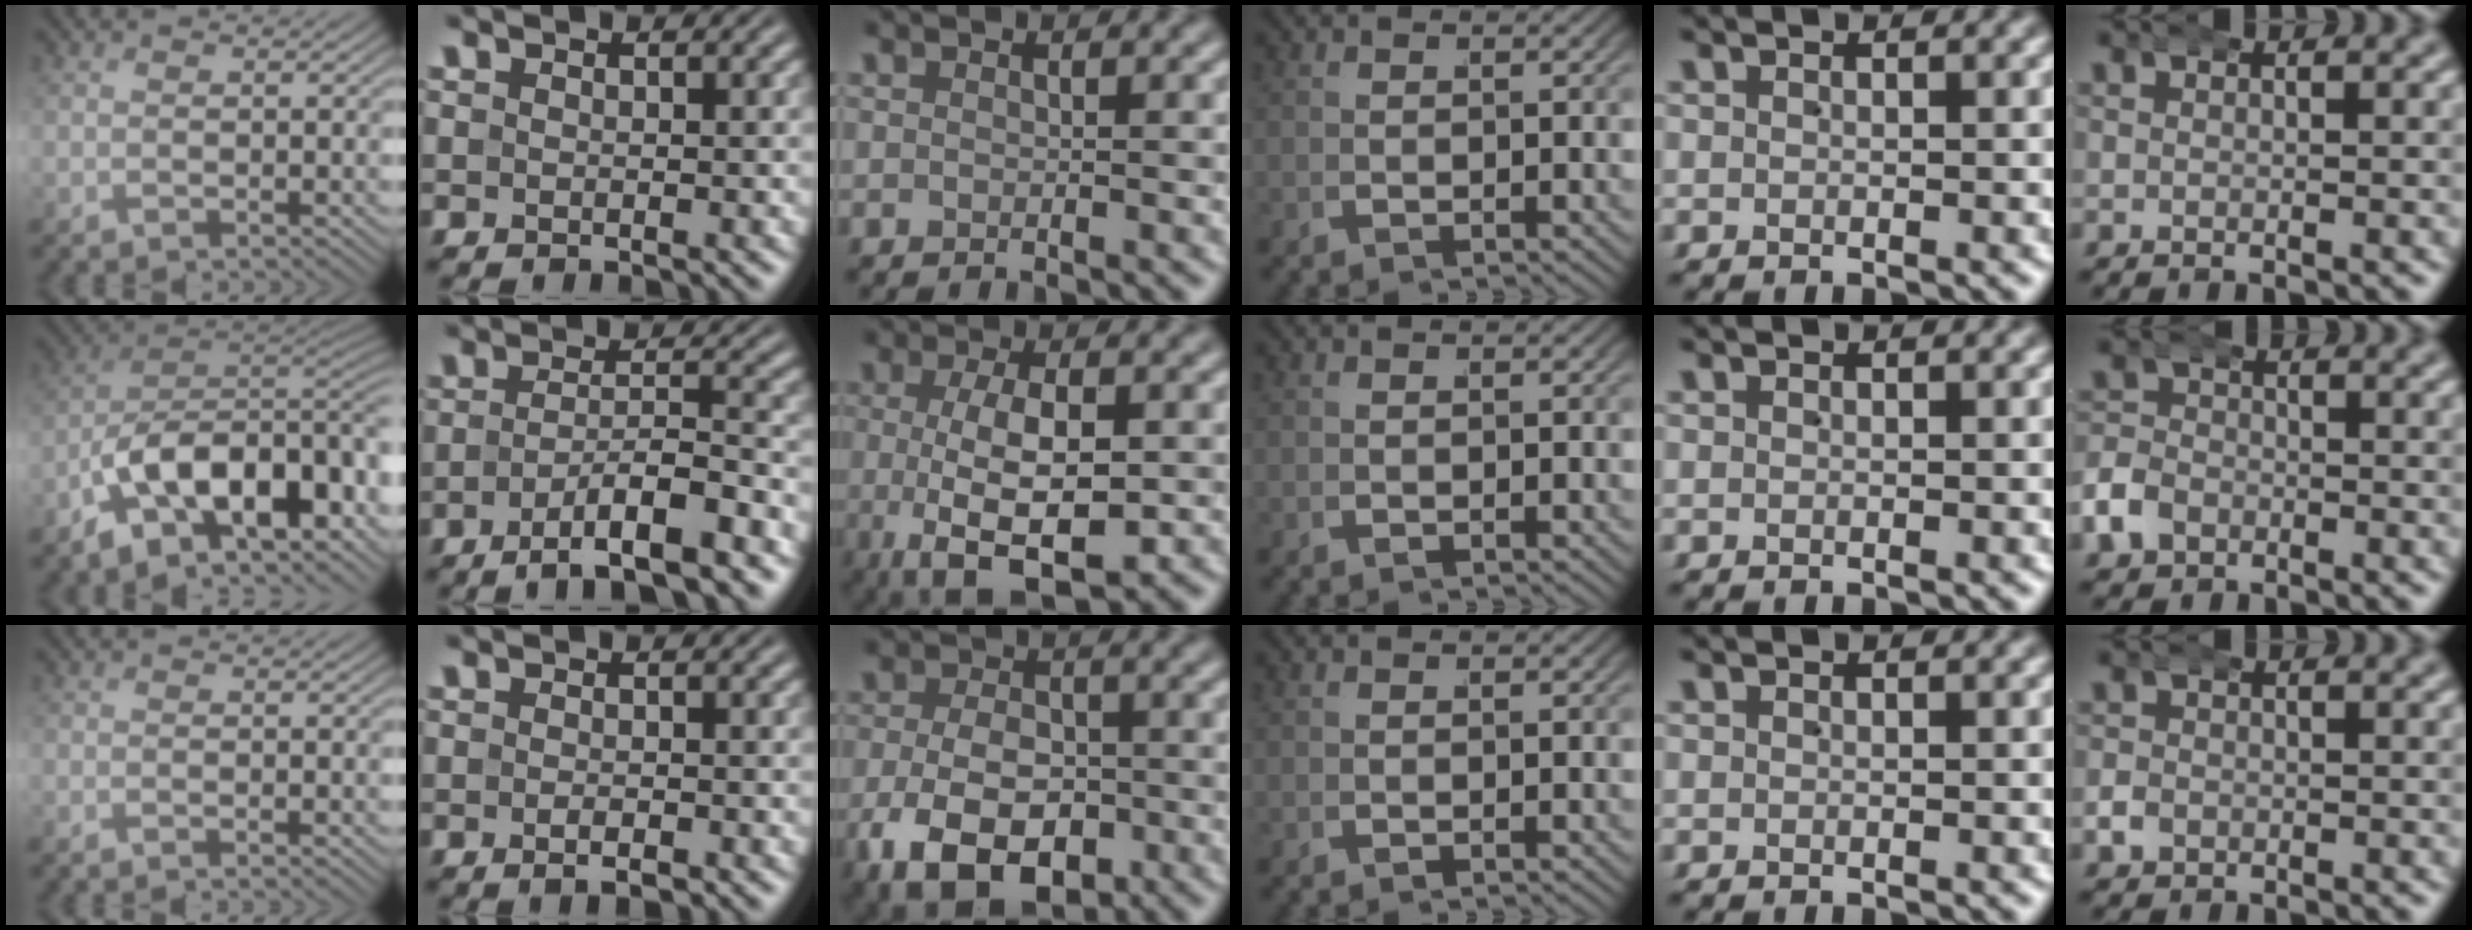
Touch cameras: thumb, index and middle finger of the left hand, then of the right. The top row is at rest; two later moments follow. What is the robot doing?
{"motion": "wrap", "object": "arm wrap"}